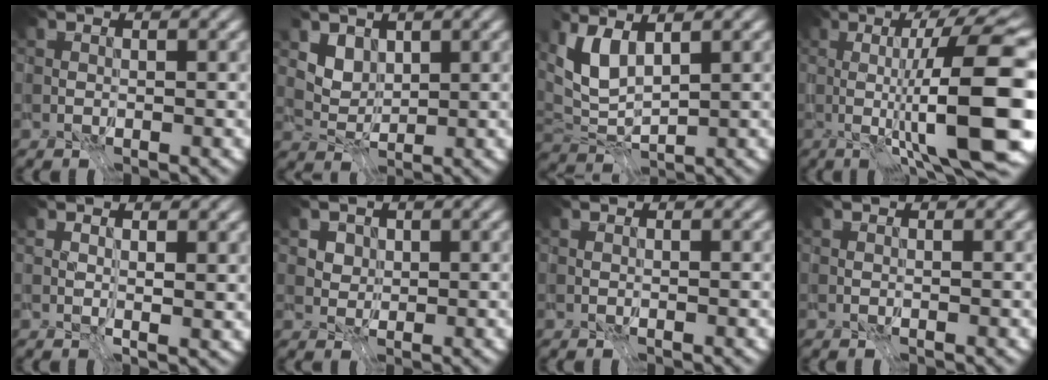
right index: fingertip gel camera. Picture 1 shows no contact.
{"total": 1.1, "force": [1.0, 0.5, 0.1], "torque": [-0.017, -0.022, 0.047]}
{"total": 1.6, "force": [0.7, -0.8, 1.2], "torque": [-0.030, -0.009, 0.028]}
{"total": 11.5, "force": [-2.5, -0.2, 11.2], "torque": [-0.150, -0.003, -0.030]}
{"total": 2.1, "force": [1.3, 0.8, 1.4], "torque": [-0.021, -0.012, 0.028]}
{"total": 4.2, "force": [2.5, 2.8, 1.8], "torque": [-0.034, 0.001, 0.034]}
{"total": 0.0}
{"total": 0.0}